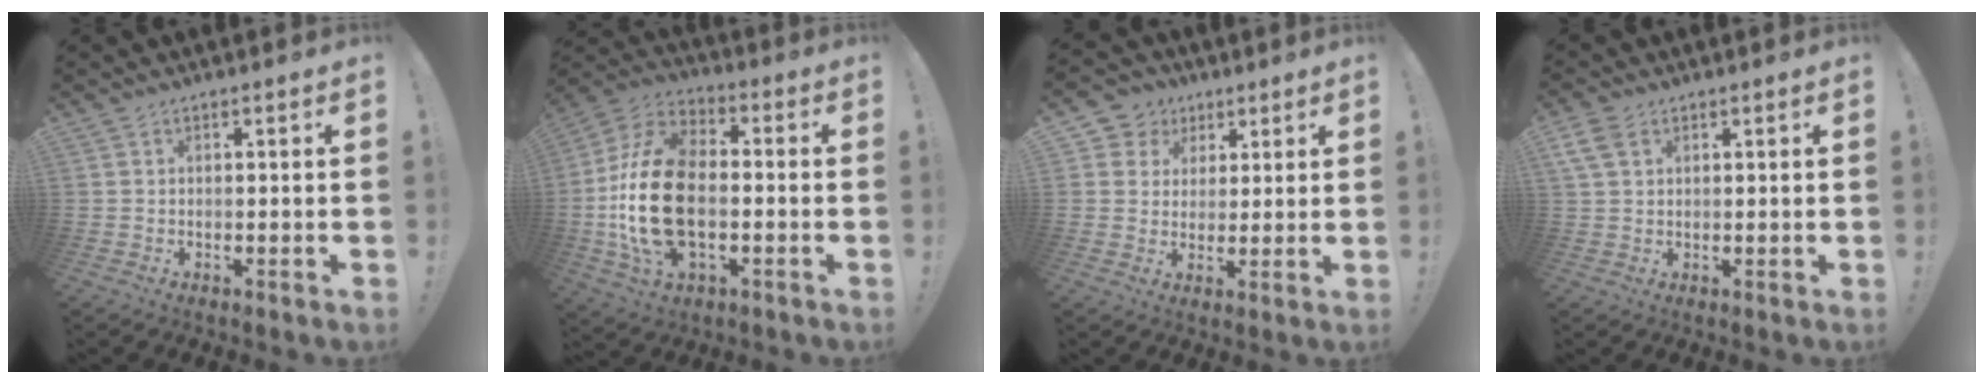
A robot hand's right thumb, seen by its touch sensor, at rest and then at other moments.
{"total": 23.2, "force": [-3.0, 14.4, 17.9], "torque": [-0.346, 0.021, -0.039]}
{"total": 7.5, "force": [2.4, 7.1, 1.3], "torque": [-0.018, -0.010, 0.051]}
{"total": 5.5, "force": [2.5, 3.5, 3.5], "torque": [-0.075, 0.000, 0.050]}